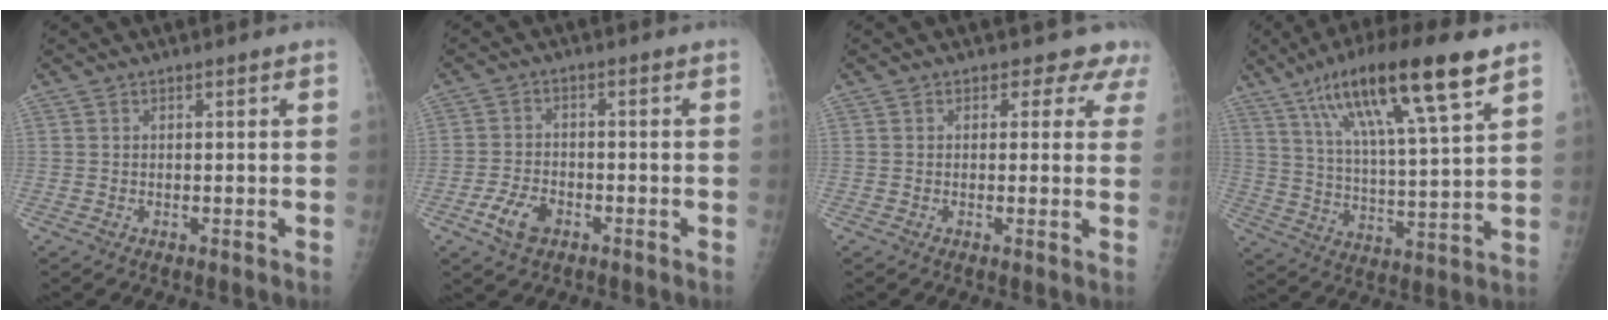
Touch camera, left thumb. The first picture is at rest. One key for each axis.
{"total": 5.5, "fx": -2.8, "fy": 3.4, "fz": 3.4, "tx": -0.063, "ty": 0.011, "tz": -0.051}
{"total": 4.3, "fx": 3.3, "fy": 2.7, "fz": 0.3, "tx": 0.032, "ty": -0.015, "tz": 0.014}
{"total": 19.6, "fx": 11.5, "fy": 3.2, "fz": 15.6, "tx": -0.261, "ty": -0.030, "tz": 0.202}